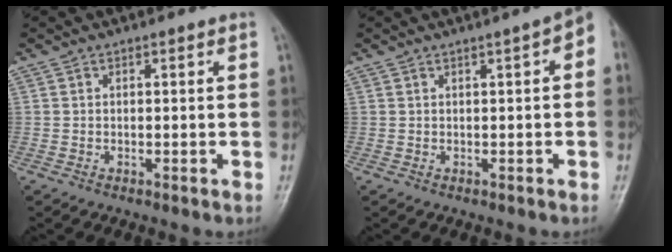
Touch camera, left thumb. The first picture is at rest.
{"total": 4.4, "force": [1.2, 1.2, 4.1], "torque": [-0.047, 0.016, 0.007]}